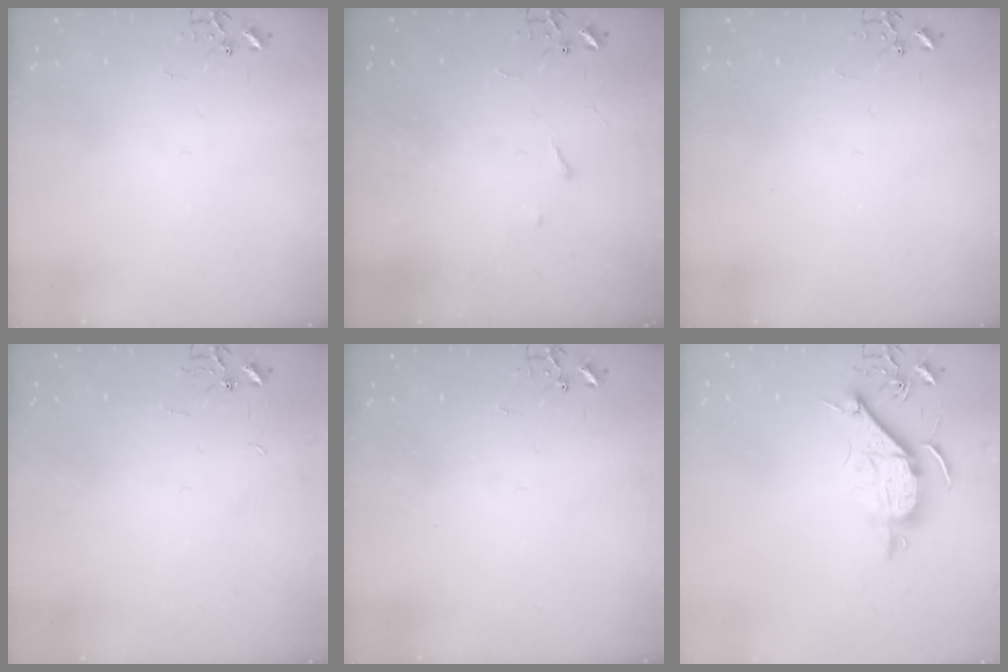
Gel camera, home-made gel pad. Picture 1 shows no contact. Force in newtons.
{"total": 2.9, "press": 2.8, "slide": 0.5}
{"total": 0.0}
{"total": 2.4, "press": 2.4, "slide": 0.3}
{"total": 0.0}
{"total": 9.5, "press": 9.5, "slide": 0.9}